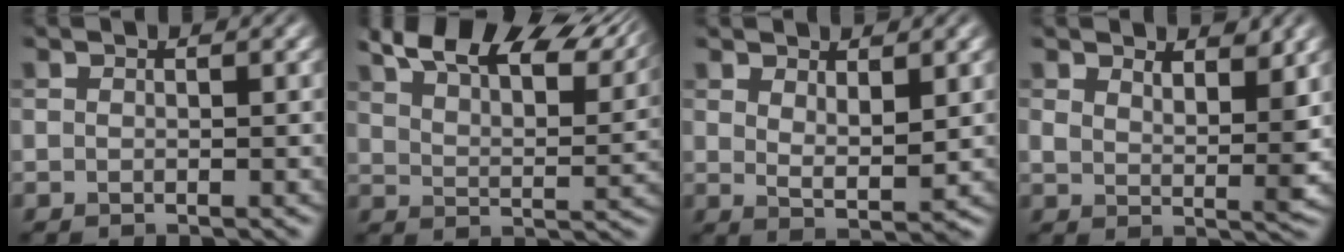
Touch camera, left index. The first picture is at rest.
{"total": 13.3, "force": [9.9, 4.7, 7.6], "torque": [-0.111, 0.026, 0.125]}
{"total": 2.8, "force": [1.5, 0.8, 2.2], "torque": [-0.038, -0.011, 0.029]}
{"total": 3.5, "force": [2.4, 1.4, 2.1], "torque": [-0.037, -0.009, 0.042]}